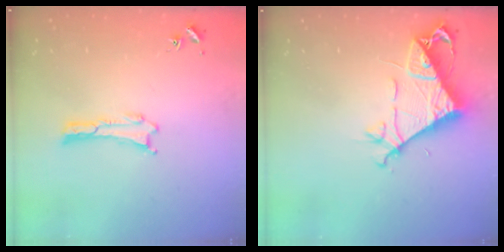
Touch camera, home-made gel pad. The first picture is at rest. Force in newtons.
{"total": 8.1, "press": 8.1, "slide": 0.6}